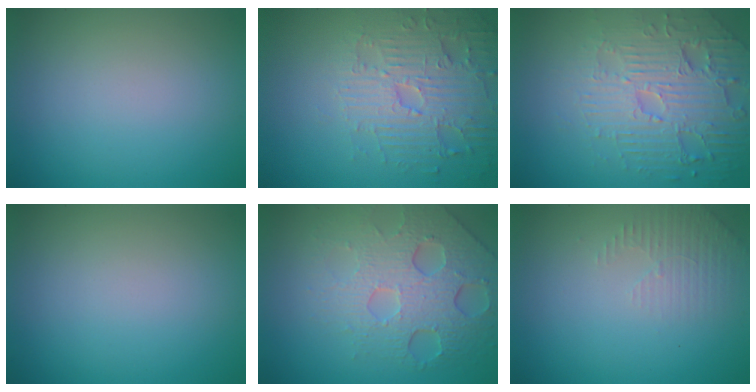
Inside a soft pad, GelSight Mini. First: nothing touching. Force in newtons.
{"total": 4.5, "press": 4.1, "slide": 1.8}
{"total": 6.2, "press": 5.0, "slide": 3.7}
{"total": 0.0}
{"total": 7.1, "press": 5.0, "slide": 5.0}
{"total": 1.9, "press": 1.8, "slide": 0.6}